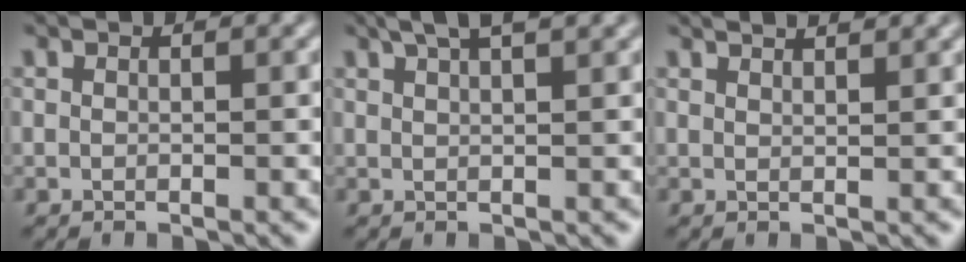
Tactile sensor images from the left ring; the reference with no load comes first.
{"total": 4.6, "force": [3.1, 1.4, 3.1], "torque": [-0.037, 0.031, 0.027]}
{"total": 3.2, "force": [2.7, 1.0, 1.5], "torque": [-0.009, 0.032, 0.014]}